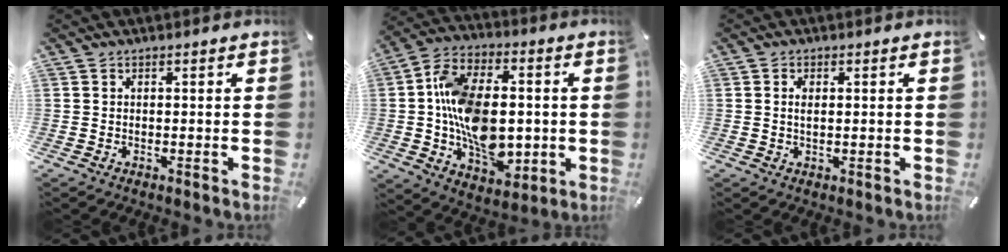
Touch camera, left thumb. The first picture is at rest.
{"total": 17.9, "force": [-1.4, 12.0, 13.2], "torque": [-0.251, 0.013, -0.022]}
{"total": 1.6, "force": [0.3, 0.9, 1.3], "torque": [-0.029, 0.004, 0.005]}